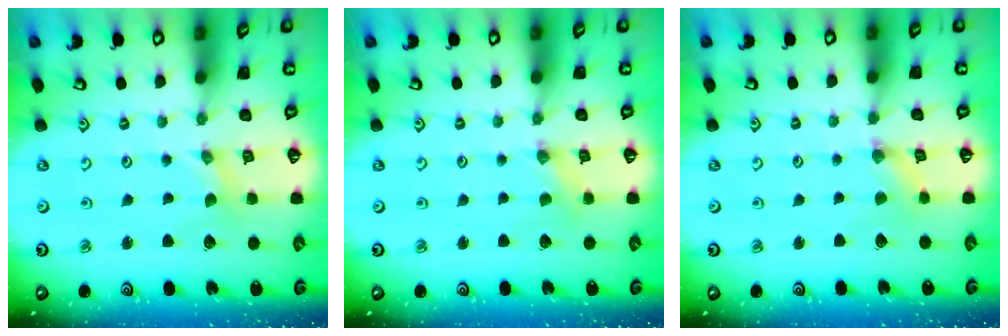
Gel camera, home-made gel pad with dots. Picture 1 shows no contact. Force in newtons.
{"total": 1.7, "press": 1.7, "slide": 0.4}
{"total": 0.8, "press": 0.7, "slide": 0.3}